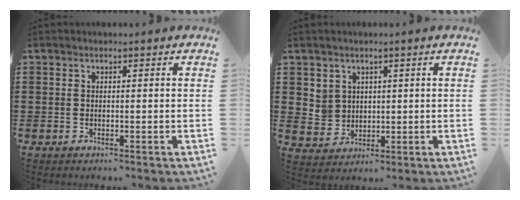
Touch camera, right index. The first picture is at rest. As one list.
[{"total": 4.0, "force": [1.9, 3.5, 0.7], "torque": [-0.031, 0.010, 0.035]}]